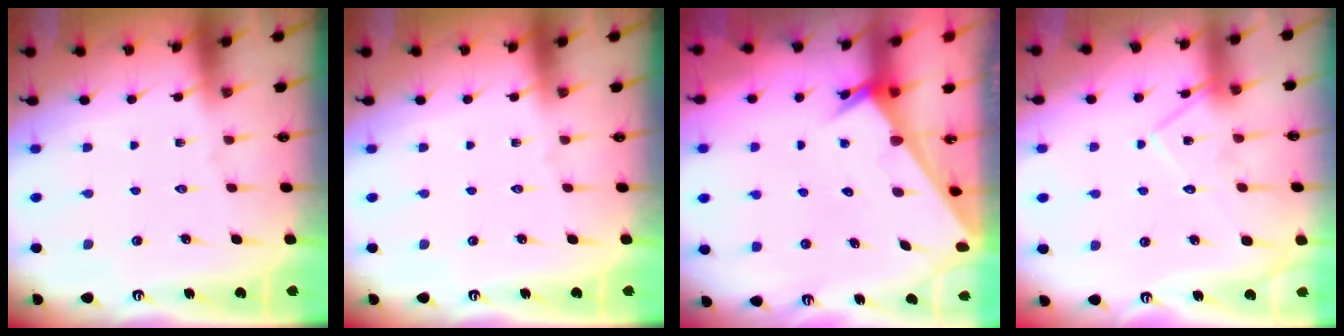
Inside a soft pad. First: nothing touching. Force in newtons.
{"total": 0.0}
{"total": 2.0, "press": 2.0, "slide": 0.1}
{"total": 12.9, "press": 12.9, "slide": 0.8}